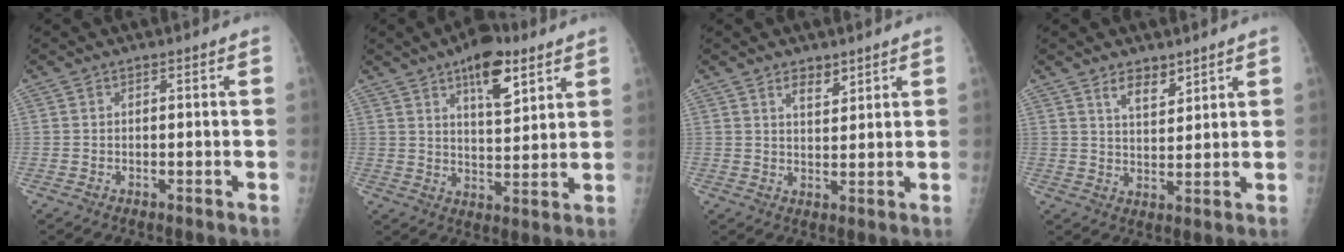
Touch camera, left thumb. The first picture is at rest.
{"total": 11.1, "force": [6.3, 4.6, 7.9], "torque": [-0.095, -0.034, 0.099]}
{"total": 3.5, "force": [2.5, 1.7, 1.8], "torque": [-0.011, -0.019, 0.044]}
{"total": 4.8, "force": [3.4, 2.2, 2.5], "torque": [-0.021, -0.029, 0.063]}